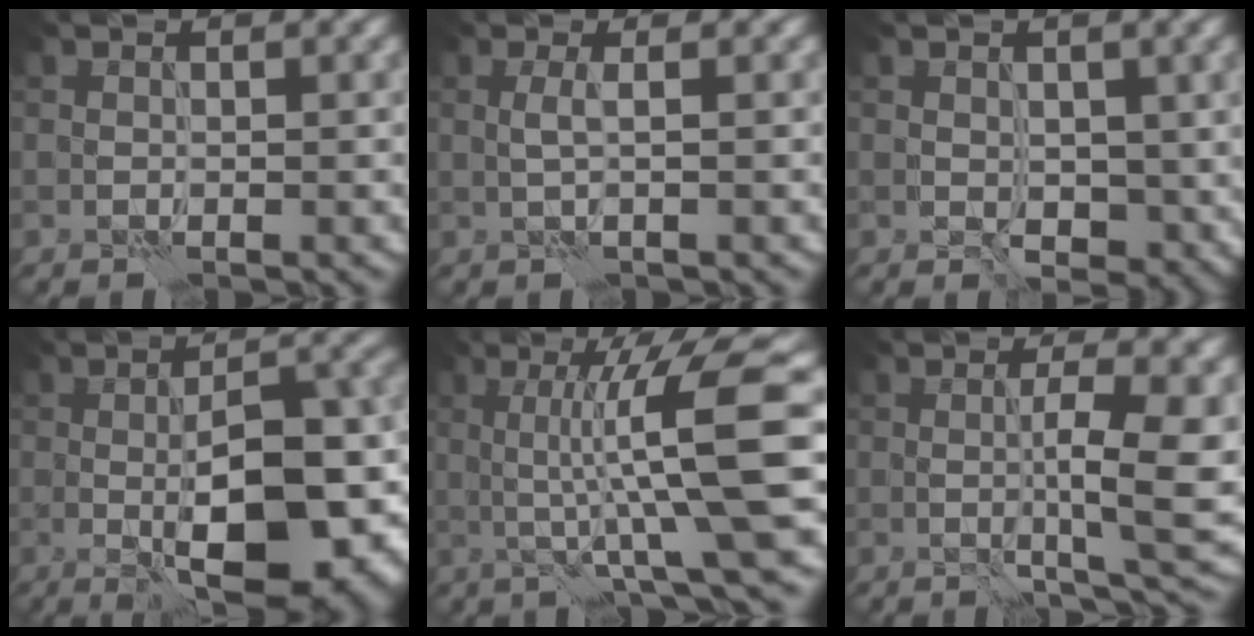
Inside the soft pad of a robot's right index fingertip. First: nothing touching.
{"total": 1.2, "force": [-0.1, -0.3, 1.1], "torque": [-0.024, 0.003, -0.004]}
{"total": 2.8, "force": [-0.1, 1.9, 2.1], "torque": [-0.026, -0.010, -0.001]}
{"total": 14.1, "force": [-3.3, 5.4, 12.6], "torque": [-0.162, 0.000, -0.050]}
{"total": 10.6, "force": [0.4, 1.4, 10.4], "torque": [-0.146, 0.013, 0.007]}
{"total": 6.3, "force": [-0.4, 0.8, 6.2], "torque": [-0.096, -0.002, -0.005]}